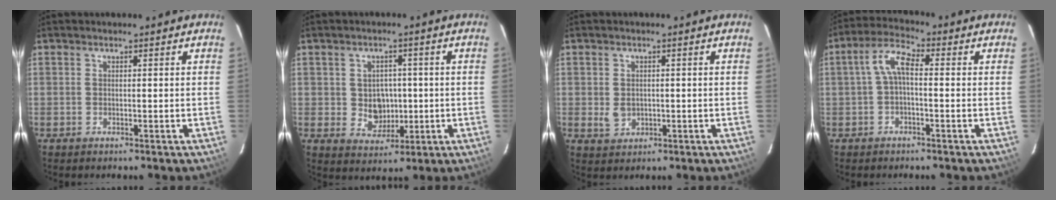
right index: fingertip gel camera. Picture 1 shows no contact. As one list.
[{"total": 5.7, "force": [0.0, 5.3, 2.3], "torque": [-0.044, 0.010, 0.015]}, {"total": 2.9, "force": [-0.1, 2.5, 1.5], "torque": [-0.025, 0.001, 0.005]}, {"total": 5.0, "force": [-0.5, 2.0, 4.5], "torque": [-0.099, 0.020, -0.011]}]